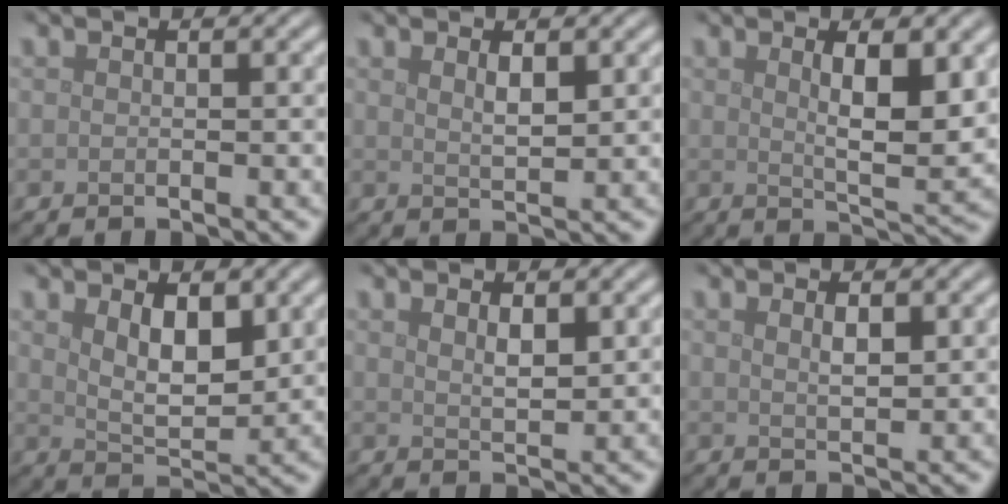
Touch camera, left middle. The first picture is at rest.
{"total": 1.6, "force": [0.9, 0.4, 1.2], "torque": [-0.023, -0.003, 0.018]}
{"total": 5.2, "force": [1.6, 1.3, 4.8], "torque": [-0.074, -0.006, 0.030]}
{"total": 3.9, "force": [1.7, 1.8, 3.1], "torque": [-0.058, -0.007, 0.033]}
{"total": 1.6, "force": [0.9, 0.5, 1.2], "torque": [-0.023, -0.004, 0.019]}
{"total": 1.4, "force": [0.7, 0.5, 1.2], "torque": [-0.023, -0.003, 0.014]}